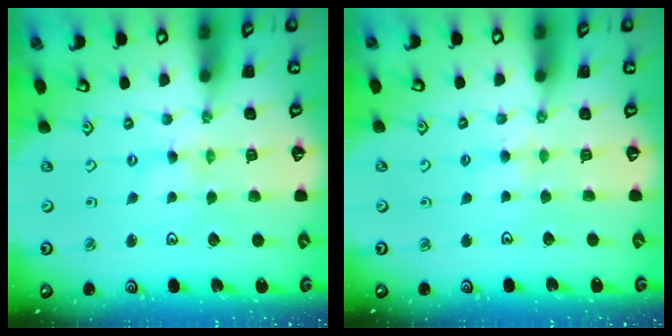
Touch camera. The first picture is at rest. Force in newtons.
{"total": 4.0, "press": 4.0, "slide": 0.6}